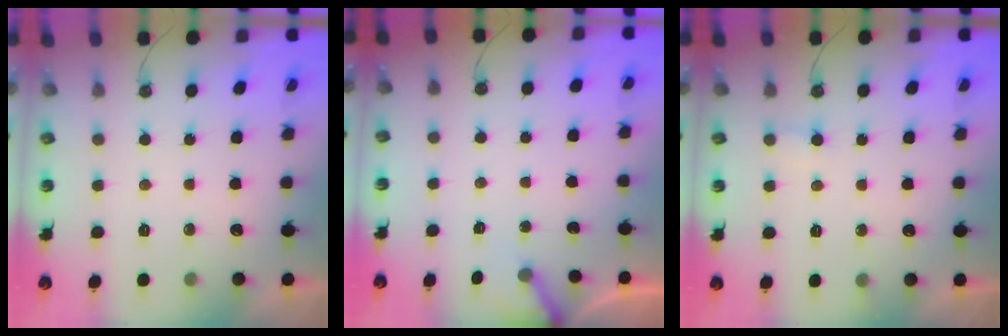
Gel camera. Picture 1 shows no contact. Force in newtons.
{"total": 3.5, "press": 3.5, "slide": 0.2}
{"total": 5.2, "press": 5.2, "slide": 0.4}